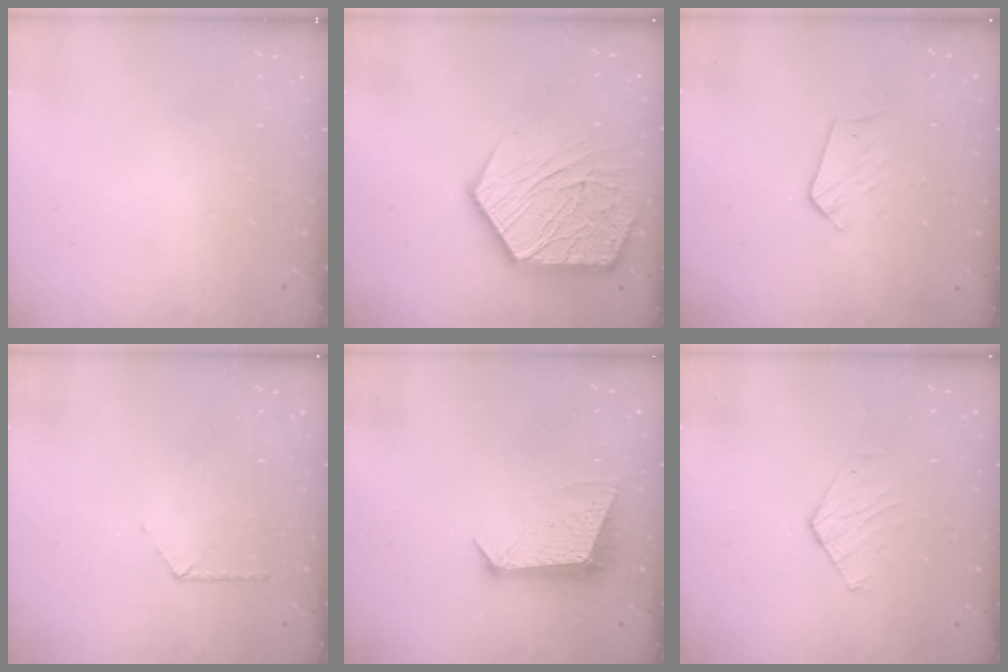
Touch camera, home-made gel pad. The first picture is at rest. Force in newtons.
{"total": 18.3, "press": 18.2, "slide": 0.9}
{"total": 4.7, "press": 4.7, "slide": 0.4}
{"total": 6.9, "press": 6.9, "slide": 0.6}
{"total": 9.5, "press": 9.5, "slide": 0.3}
{"total": 4.7, "press": 4.7, "slide": 0.5}